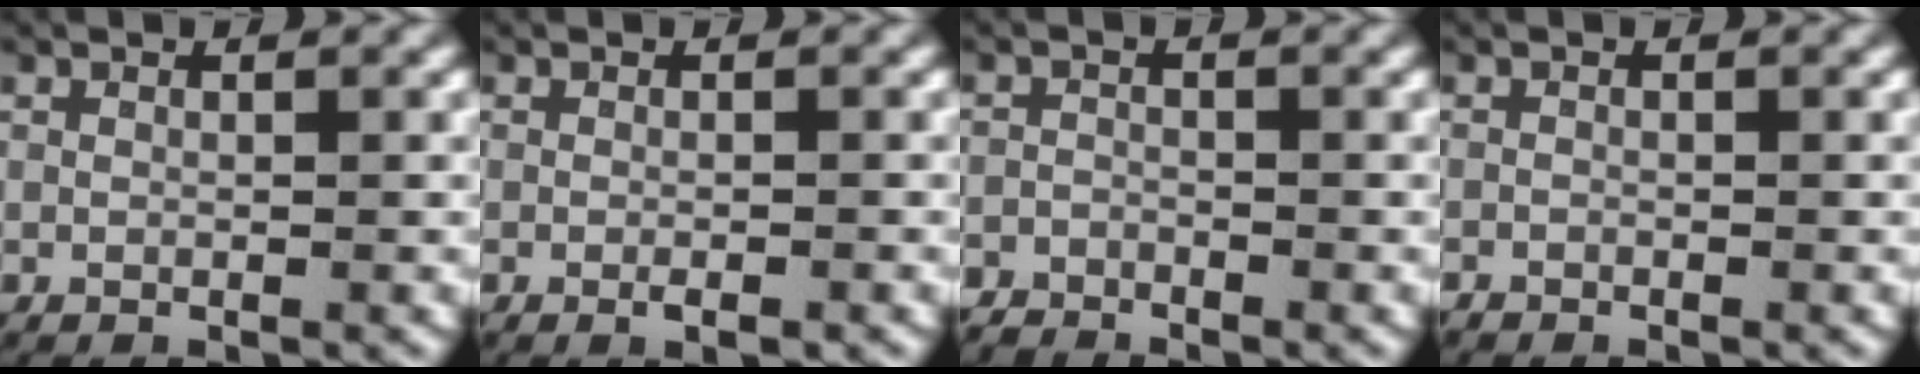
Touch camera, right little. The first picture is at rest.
{"total": 1.2, "force": [-0.8, 0.3, 0.9], "torque": [-0.014, 0.001, -0.013]}
{"total": 2.3, "force": [-2.0, 1.1, 0.0], "torque": [-0.009, -0.014, -0.036]}
{"total": 0.6, "force": [-0.5, 0.2, -0.1], "torque": [-0.004, -0.007, -0.009]}